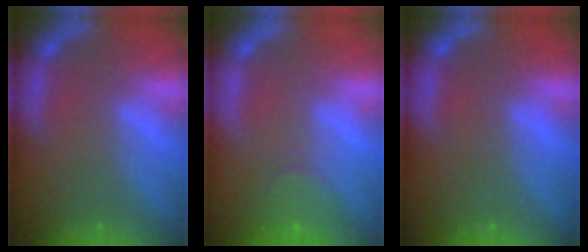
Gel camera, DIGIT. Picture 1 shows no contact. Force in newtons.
{"total": 3.5}
{"total": 0.0}